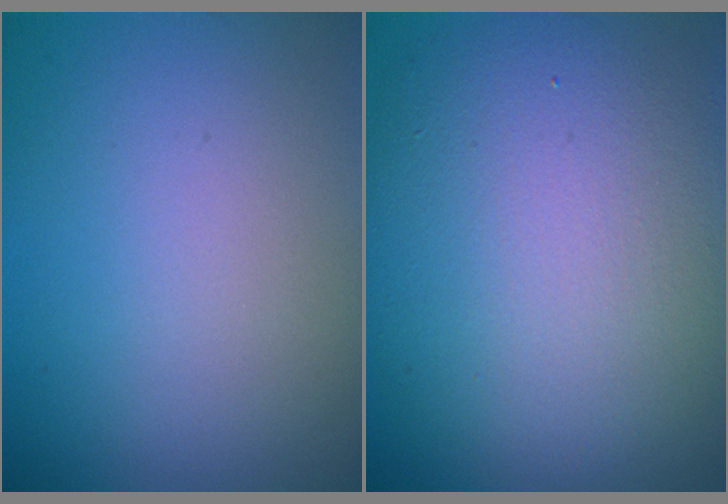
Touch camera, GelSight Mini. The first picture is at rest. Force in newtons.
{"total": 12.7, "press": 12.6, "slide": 0.8}